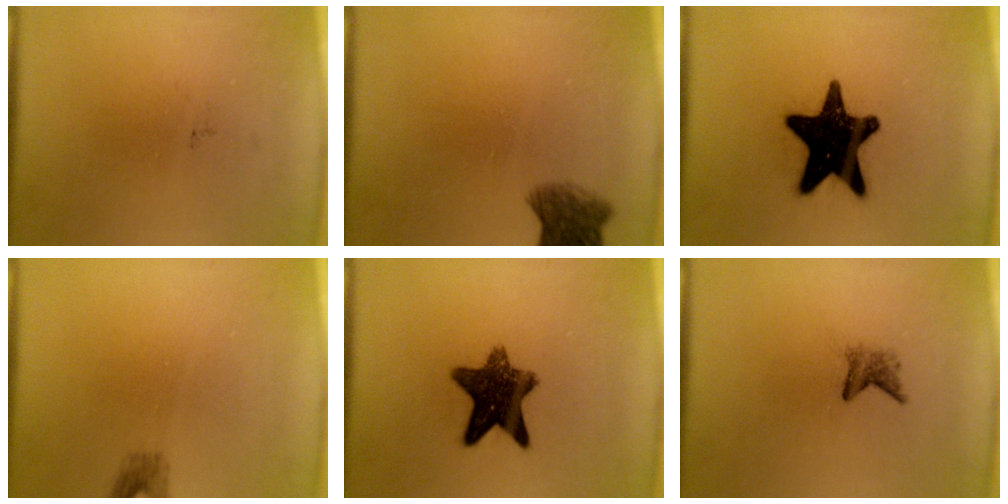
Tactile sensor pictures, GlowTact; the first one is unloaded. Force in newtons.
{"total": 5.0}
{"total": 19.1}
{"total": 1.5}
{"total": 10.7}
{"total": 1.8}